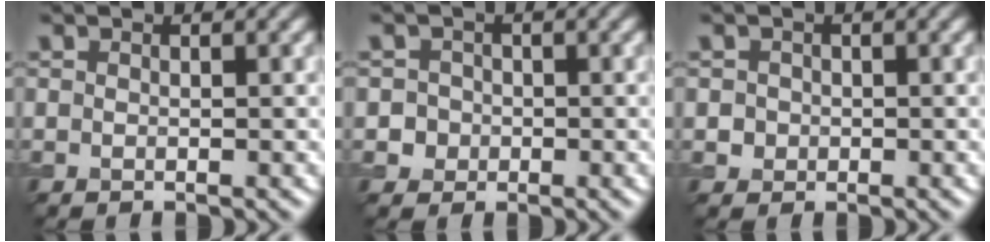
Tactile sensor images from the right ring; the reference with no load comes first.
{"total": 2.3, "force": [-0.3, 2.2, 0.4], "torque": [0.016, 0.010, -0.015]}
{"total": 1.1, "force": [0.0, 1.1, 0.2], "torque": [0.008, -0.003, 0.000]}